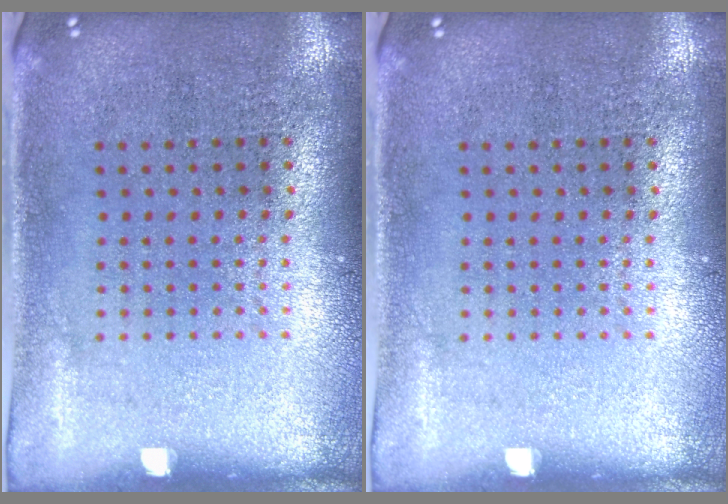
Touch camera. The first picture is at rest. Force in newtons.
{"total": 0.0}